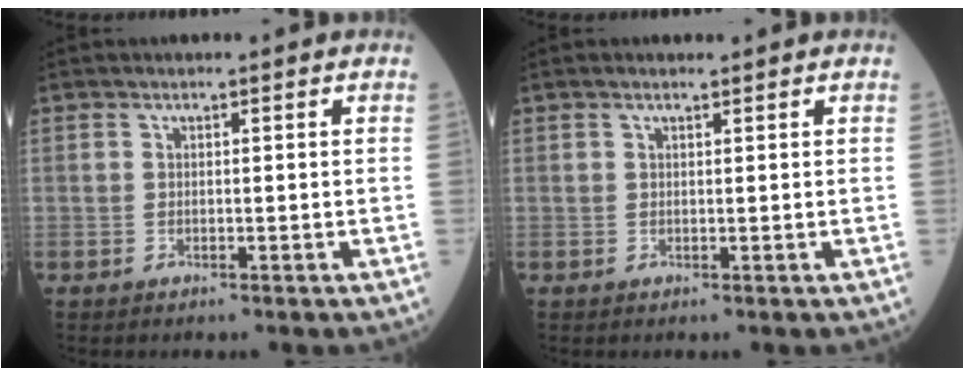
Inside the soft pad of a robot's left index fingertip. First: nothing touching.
{"total": 0.0}